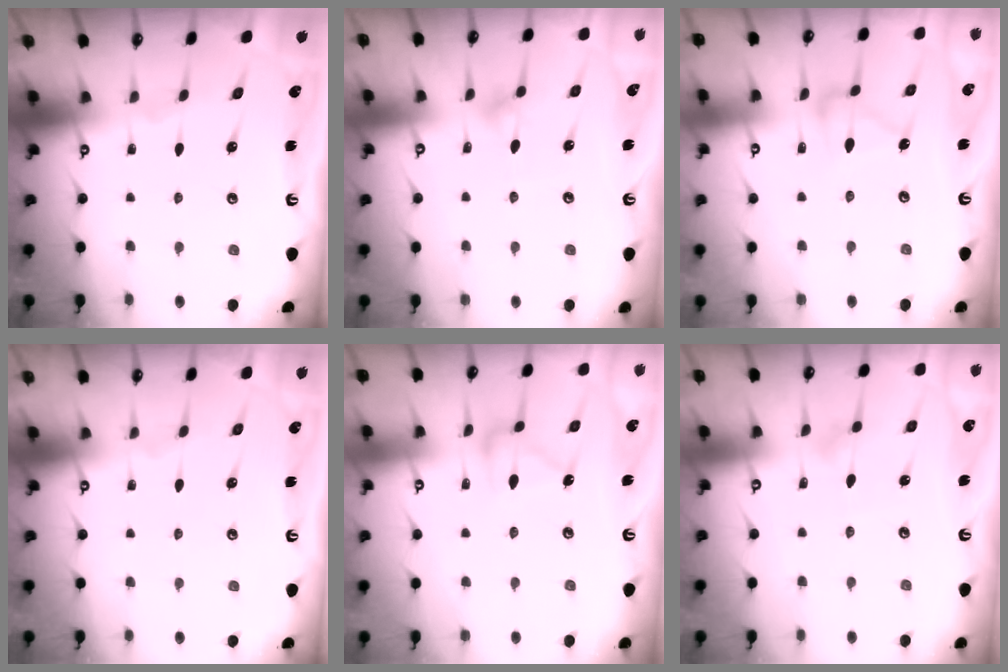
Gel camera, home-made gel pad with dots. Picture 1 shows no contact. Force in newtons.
{"total": 5.5, "press": 5.3, "slide": 1.5}
{"total": 6.1, "press": 6.1, "slide": 0.4}
{"total": 0.0}
{"total": 10.5, "press": 10.5, "slide": 0.5}
{"total": 4.2, "press": 4.2, "slide": 0.3}